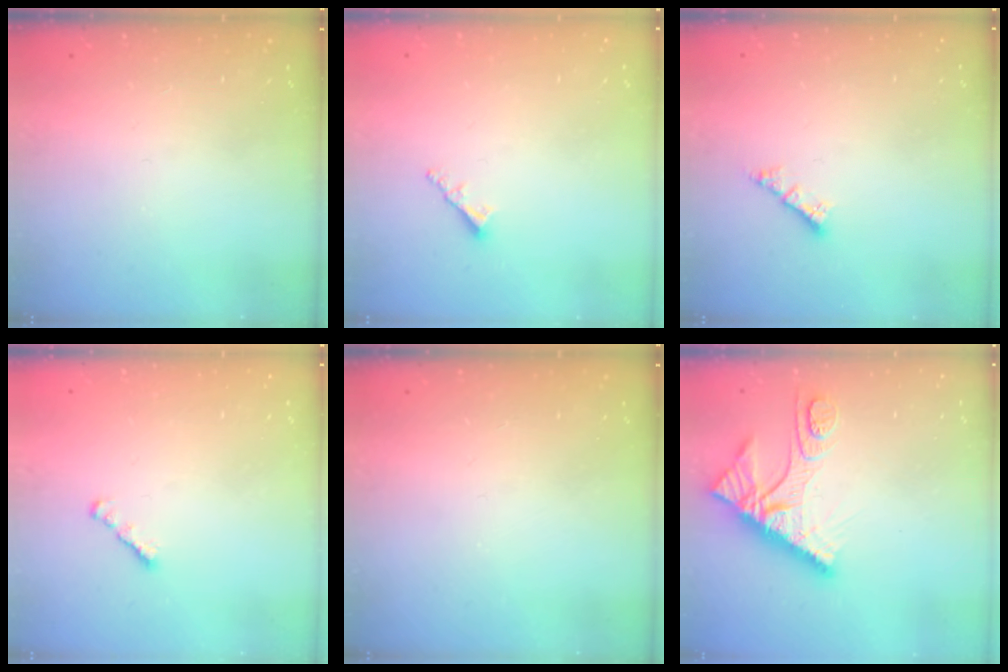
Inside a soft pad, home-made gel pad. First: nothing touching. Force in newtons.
{"total": 2.3, "press": 2.2, "slide": 0.6}
{"total": 2.4, "press": 2.4, "slide": 0.2}
{"total": 1.8, "press": 1.7, "slide": 0.6}
{"total": 0.0}
{"total": 11.8, "press": 11.7, "slide": 1.3}